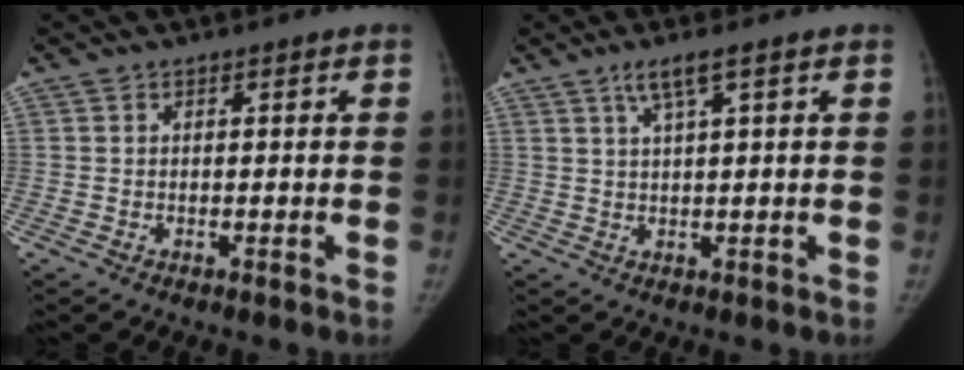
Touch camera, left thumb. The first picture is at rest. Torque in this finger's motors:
{"motor_torque": [-0.26, 0.21, 0.28, -0.56, -0.01]}